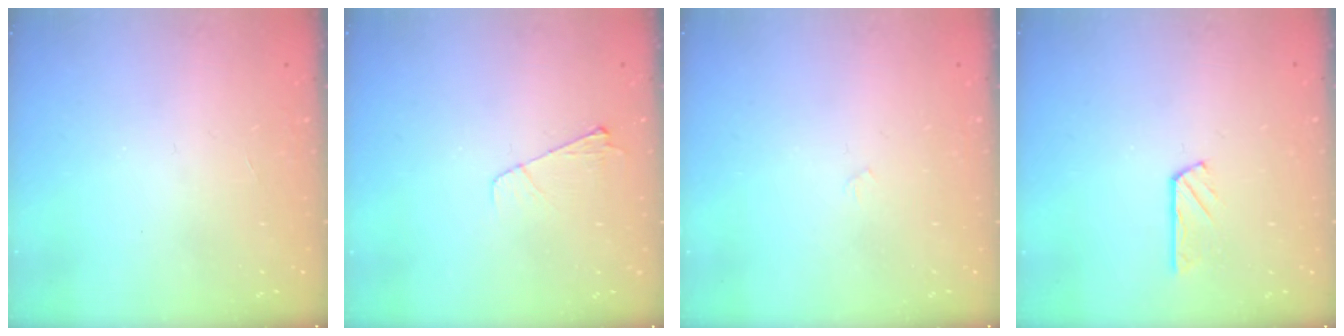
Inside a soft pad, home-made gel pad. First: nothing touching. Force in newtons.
{"total": 3.9, "press": 3.9, "slide": 0.5}
{"total": 2.8, "press": 2.8, "slide": 0.5}
{"total": 2.7, "press": 2.7, "slide": 0.3}